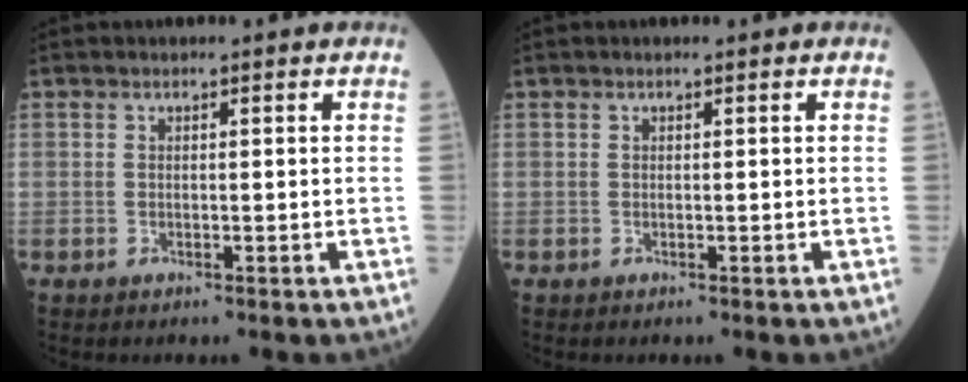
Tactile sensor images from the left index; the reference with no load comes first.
{"total": 0.0}